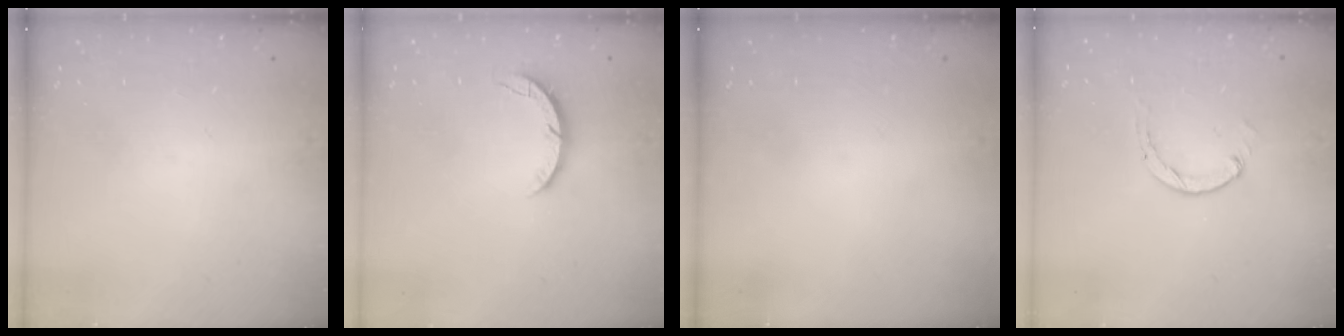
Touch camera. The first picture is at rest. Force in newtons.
{"total": 3.9, "press": 3.8, "slide": 0.5}
{"total": 0.0}
{"total": 1.3, "press": 1.2, "slide": 0.2}